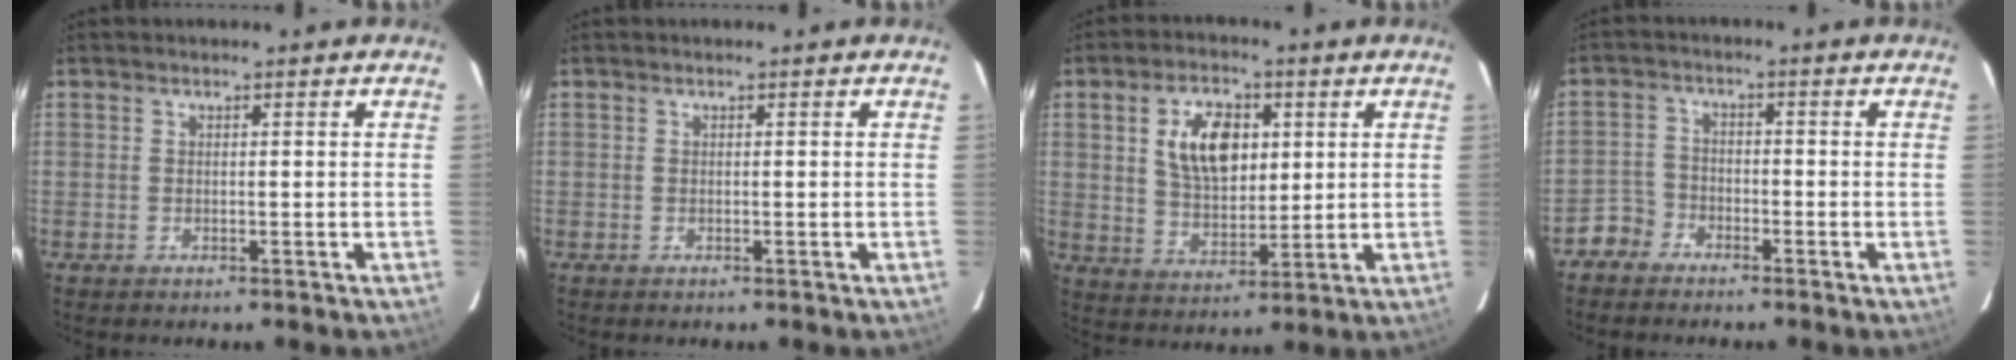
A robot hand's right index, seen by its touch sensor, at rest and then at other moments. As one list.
[{"total": 0.0}, {"total": 11.0, "force": [3.1, 6.3, 8.4], "torque": [-0.155, 0.014, 0.062]}, {"total": 3.9, "force": [-2.9, 2.6, -0.2], "torque": [0.000, 0.015, -0.061]}]